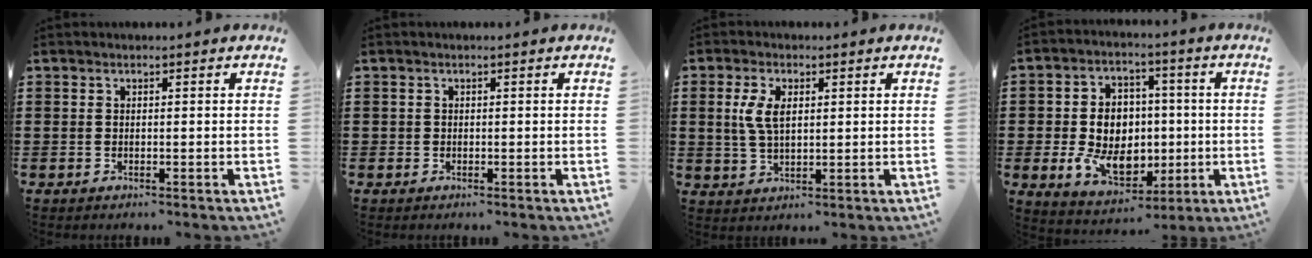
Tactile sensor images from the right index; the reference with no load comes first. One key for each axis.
{"total": 0.0}
{"total": 4.7, "fx": 1.2, "fy": 2.0, "fz": 4.1, "tx": -0.089, "ty": 0.006, "tz": 0.019}
{"total": 10.5, "fx": -0.9, "fy": 8.1, "fz": 6.7, "tx": -0.131, "ty": 0.010, "tz": -0.013}